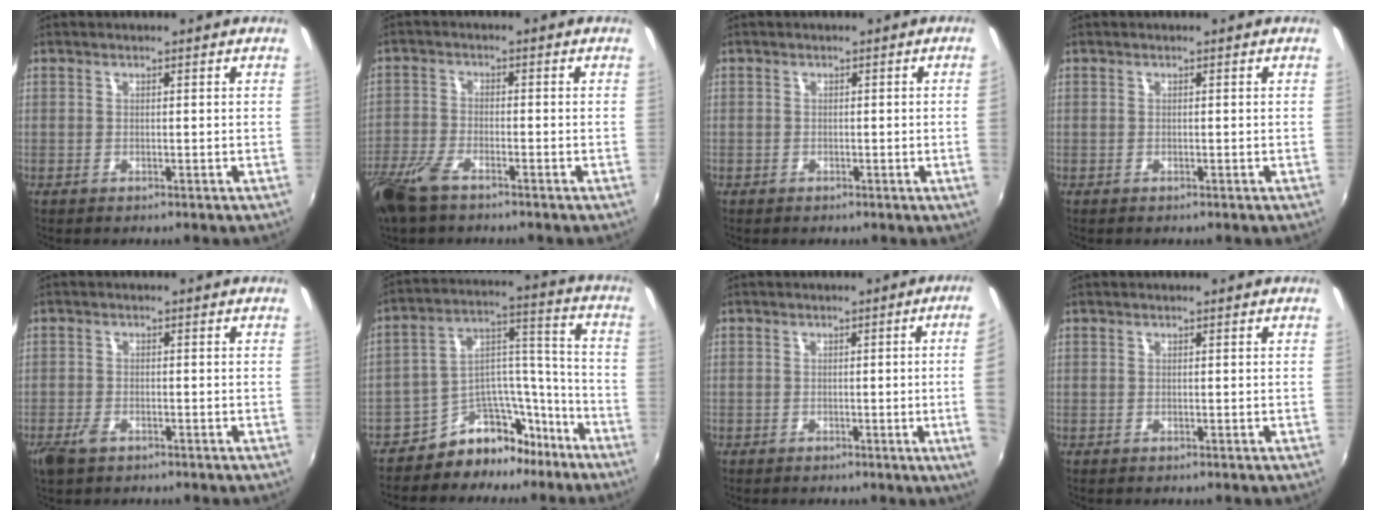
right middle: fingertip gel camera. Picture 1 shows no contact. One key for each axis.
{"total": 8.3, "fx": -5.9, "fy": 2.8, "fz": 5.0, "tx": -0.131, "ty": -0.019, "tz": -0.123}
{"total": 0.9, "fx": -0.2, "fy": -0.4, "fz": 0.7, "tx": -0.013, "ty": 0.000, "tz": -0.005}
{"total": 0.0}
{"total": 3.7, "fx": -2.4, "fy": 1.8, "fz": 2.1, "tx": -0.053, "ty": -0.007, "tz": -0.047}
{"total": 12.3, "fx": -9.3, "fy": 6.8, "fz": 4.5, "tx": -0.060, "ty": 0.078, "tz": -0.138}
{"total": 4.5, "fx": -0.1, "fy": -1.5, "fz": 4.3, "tx": -0.065, "ty": -0.008, "tz": 0.005}
{"total": 0.0}